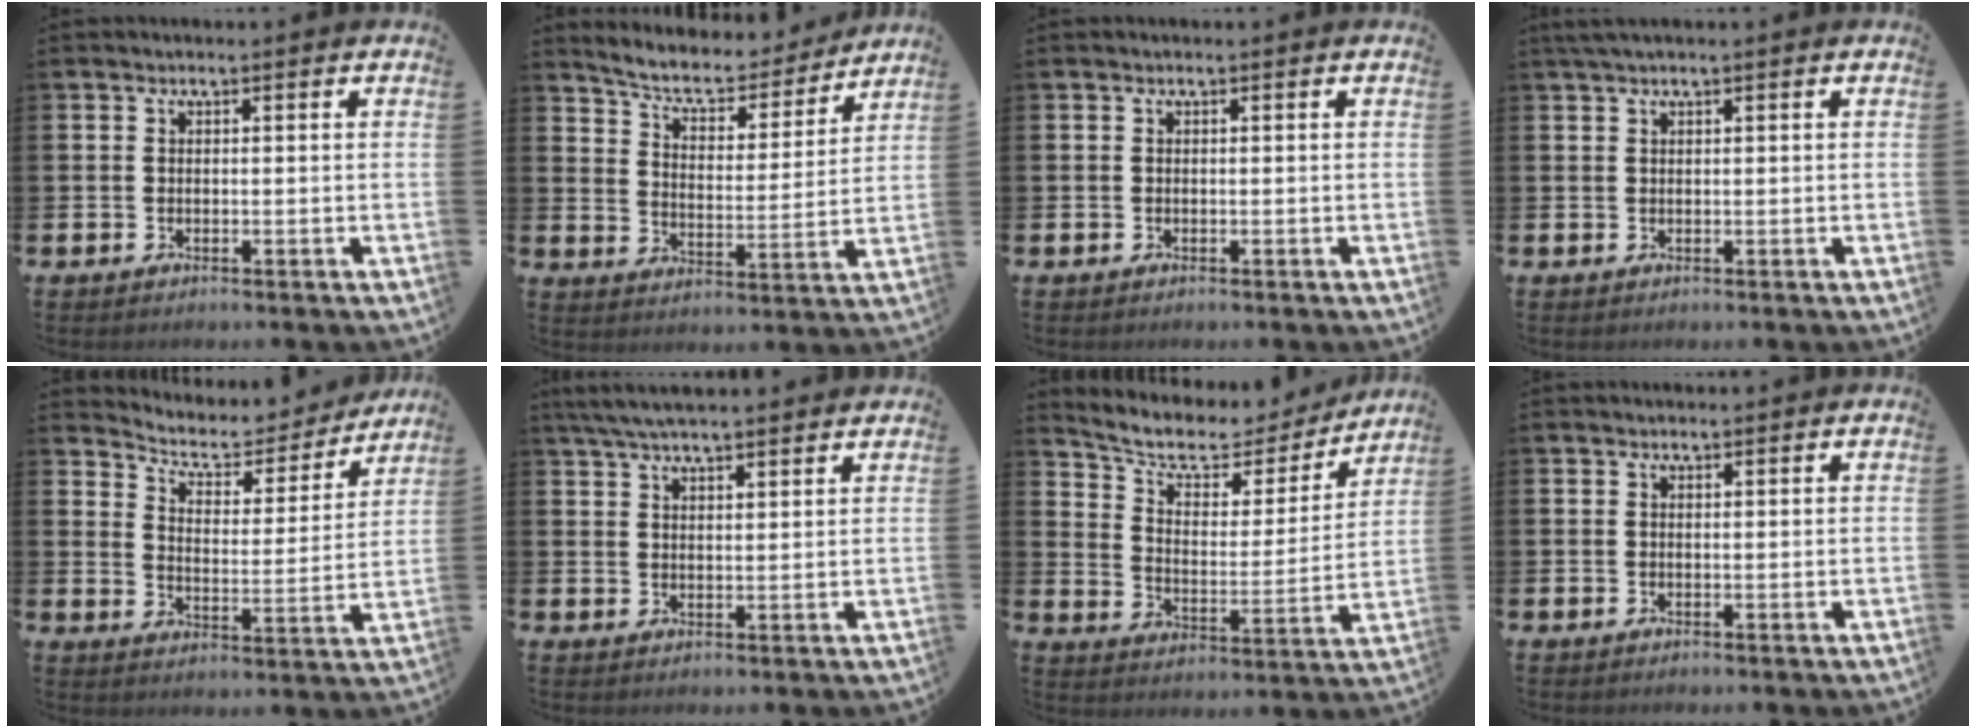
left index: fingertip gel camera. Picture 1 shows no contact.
{"total": 6.3, "force": [5.7, 2.0, 1.7], "torque": [-0.056, -0.044, 0.091]}
{"total": 0.0}
{"total": 1.2, "force": [0.9, 0.0, 0.8], "torque": [-0.020, 0.004, 0.017]}
{"total": 6.5, "force": [6.0, 2.2, 1.4], "torque": [-0.053, -0.045, 0.099]}
{"total": 5.2, "force": [4.8, 0.6, 1.7], "torque": [-0.048, -0.009, 0.090]}
{"total": 7.6, "force": [6.4, 3.0, 2.6], "torque": [-0.079, -0.045, 0.105]}
{"total": 0.7, "force": [0.7, 0.0, 0.0], "torque": [0.013, -0.004, 0.009]}